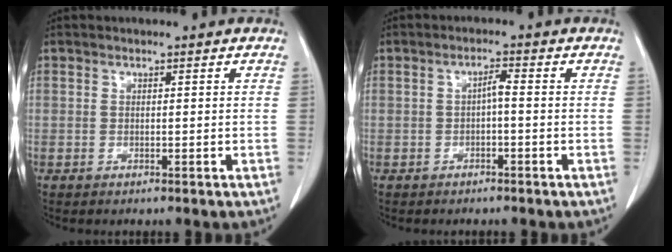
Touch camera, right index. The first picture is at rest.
{"total": 1.8, "force": [-0.4, 0.3, 1.7], "torque": [-0.029, 0.004, -0.008]}